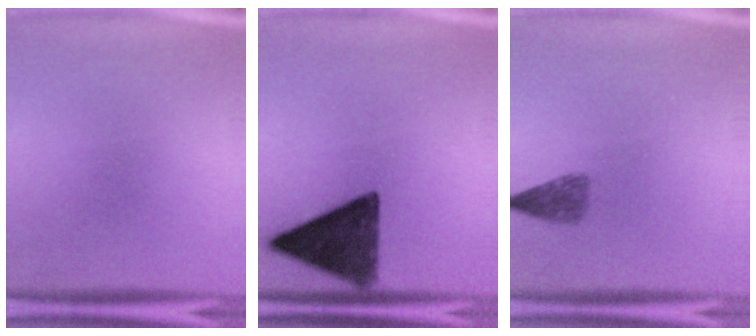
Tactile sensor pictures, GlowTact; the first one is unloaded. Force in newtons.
{"total": 13.2}
{"total": 2.4}